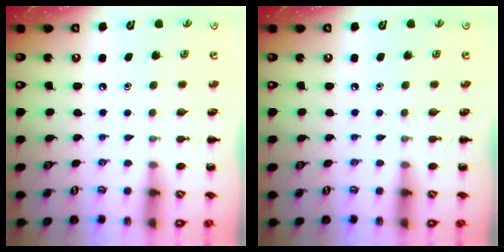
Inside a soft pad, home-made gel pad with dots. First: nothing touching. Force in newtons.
{"total": 0.0}